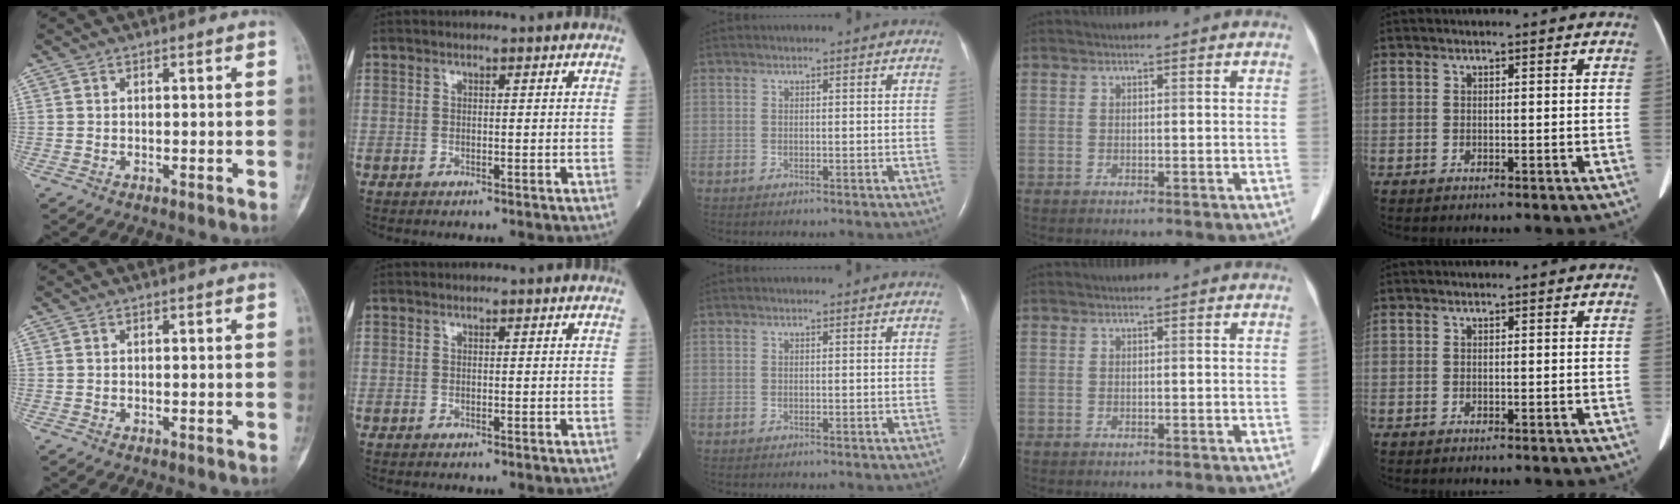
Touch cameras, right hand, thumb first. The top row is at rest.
{}